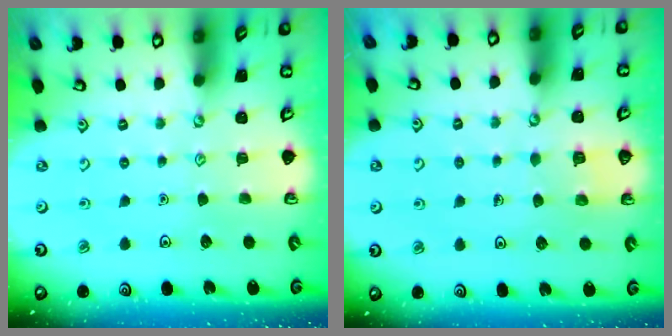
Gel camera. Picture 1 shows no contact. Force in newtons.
{"total": 2.7, "press": 2.7, "slide": 0.1}